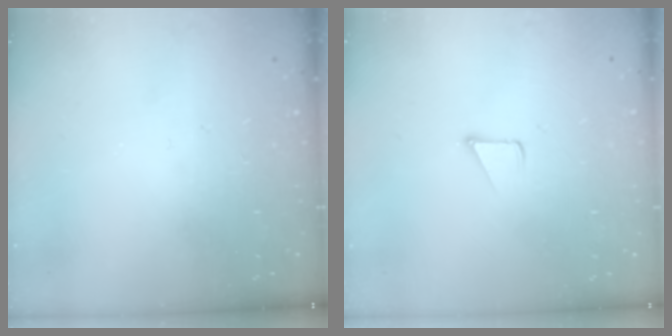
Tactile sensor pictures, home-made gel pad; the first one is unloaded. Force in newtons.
{"total": 1.7, "press": 1.7, "slide": 0.1}